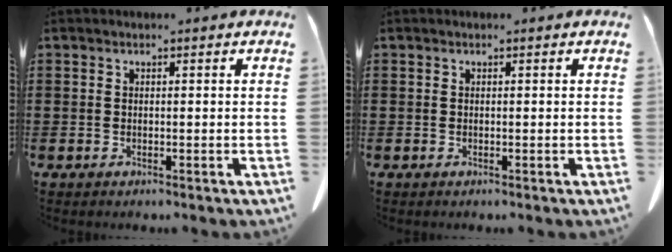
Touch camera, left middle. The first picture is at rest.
{"total": 0.0}